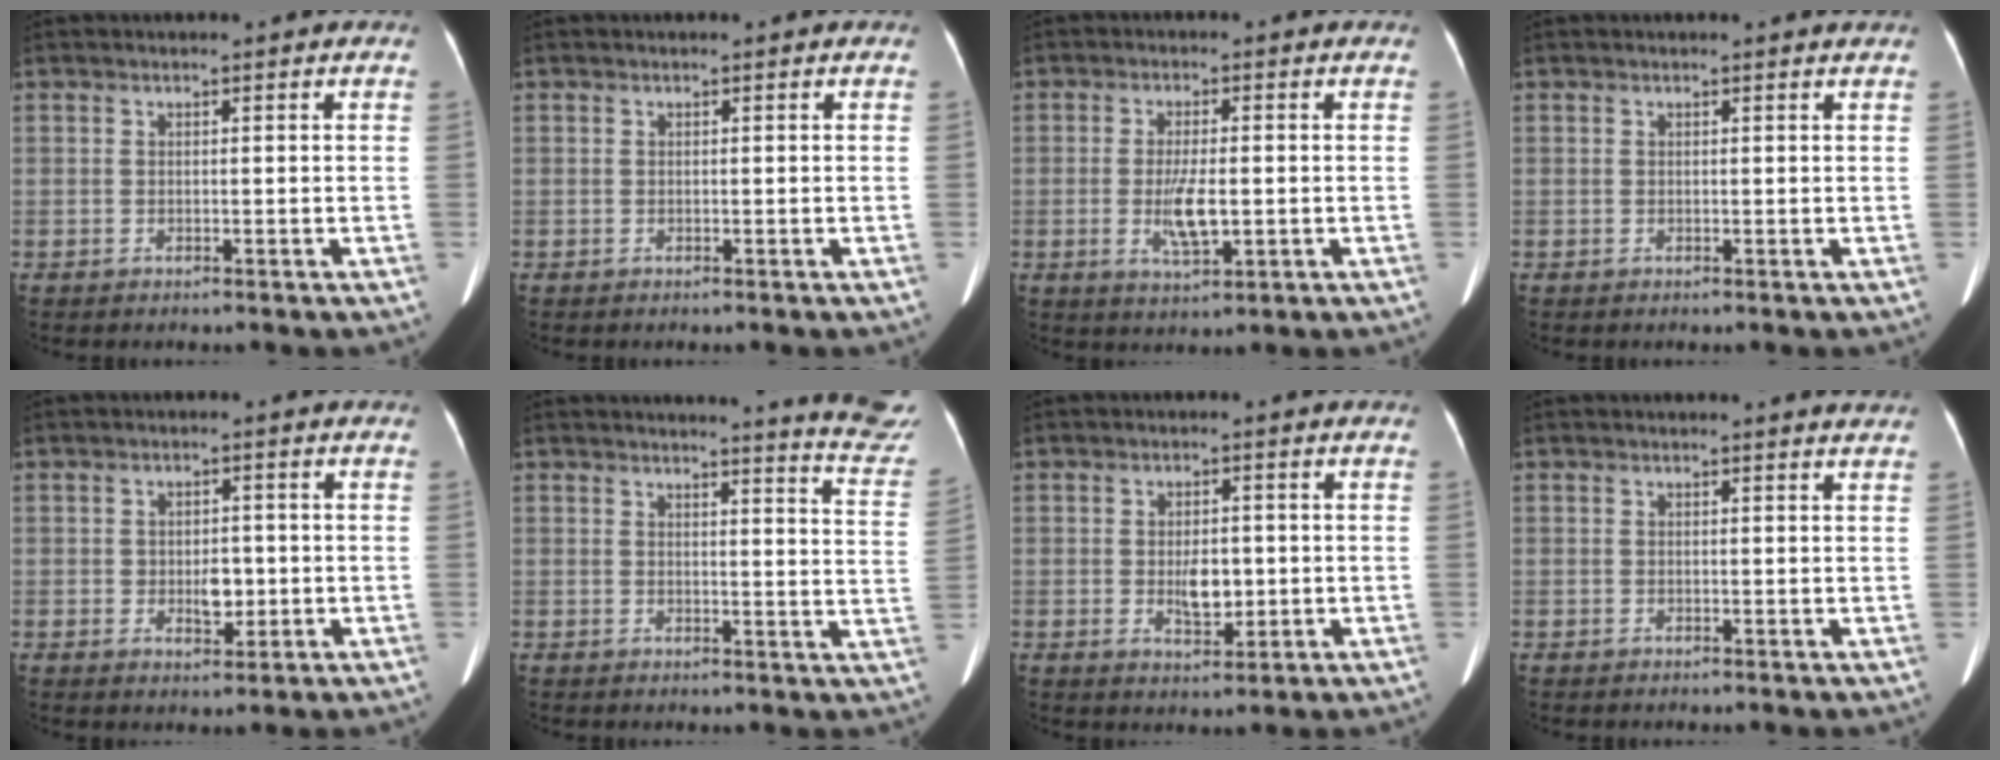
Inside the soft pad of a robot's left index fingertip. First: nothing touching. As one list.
[{"total": 0.0}, {"total": 5.3, "force": [-0.8, 1.4, 5.0], "torque": [-0.101, -0.008, -0.009]}, {"total": 0.9, "force": [0.8, -0.1, 0.1], "torque": [-0.013, -0.005, 0.006]}, {"total": 3.6, "force": [-0.5, 2.2, 2.8], "torque": [-0.042, 0.005, 0.000]}, {"total": 11.7, "force": [11.5, -1.1, 1.7], "torque": [-0.009, -0.109, 0.100]}, {"total": 4.4, "force": [-0.5, 2.2, 3.7], "torque": [-0.064, -0.001, 0.001]}, {"total": 2.0, "force": [1.9, -0.3, 0.4], "torque": [-0.015, -0.010, 0.011]}]